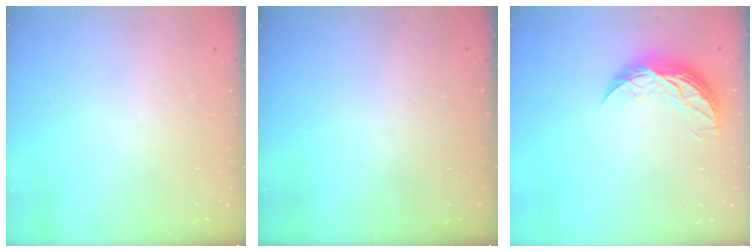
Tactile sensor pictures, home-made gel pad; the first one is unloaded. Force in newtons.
{"total": 0.0}
{"total": 8.9, "press": 8.9, "slide": 0.5}